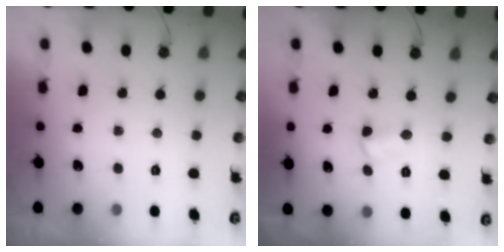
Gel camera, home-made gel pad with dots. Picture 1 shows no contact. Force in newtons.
{"total": 1.8, "press": 1.7, "slide": 0.5}